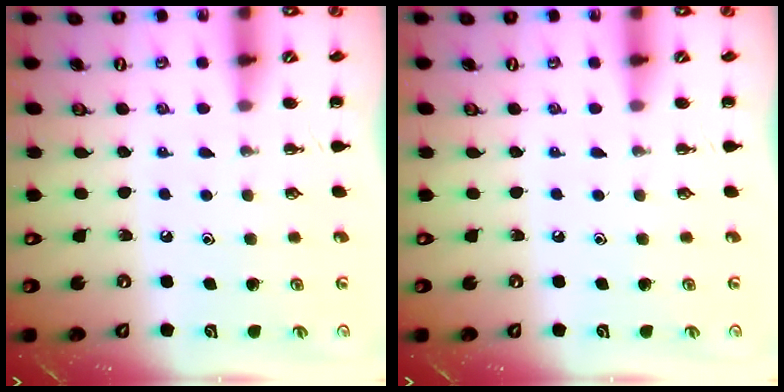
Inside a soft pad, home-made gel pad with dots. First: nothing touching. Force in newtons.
{"total": 0.0}